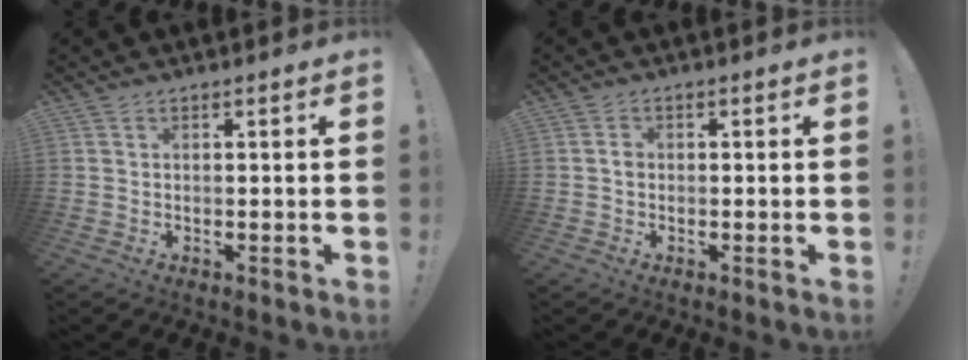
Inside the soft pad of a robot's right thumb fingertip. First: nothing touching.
{"total": 1.2, "force": [-0.5, 0.9, 0.6], "torque": [-0.007, 0.003, -0.011]}